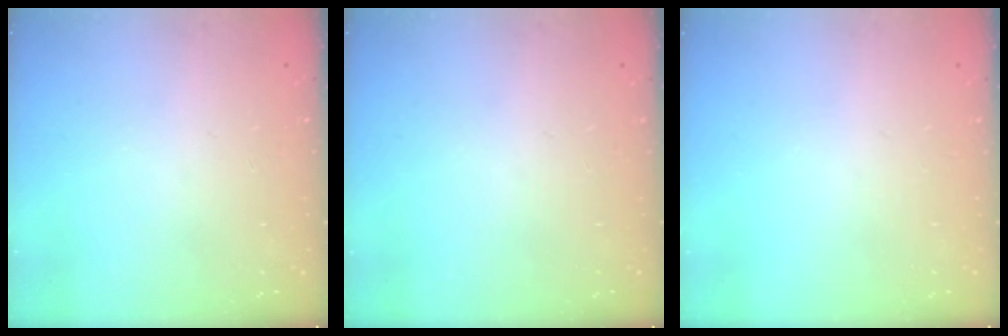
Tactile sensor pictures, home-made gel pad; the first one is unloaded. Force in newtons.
{"total": 0.0}
{"total": 0.0}